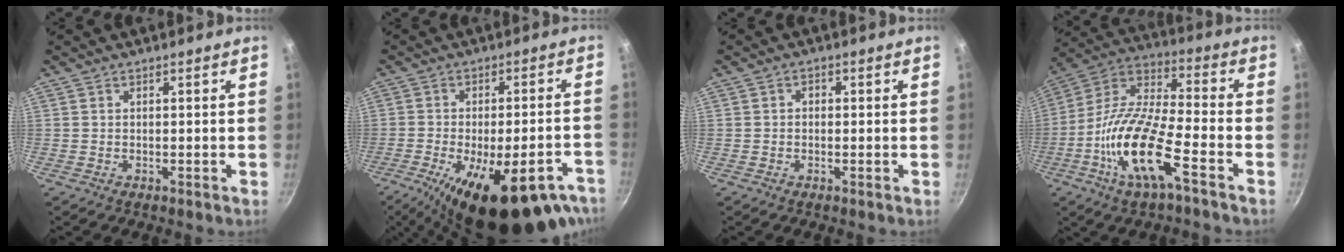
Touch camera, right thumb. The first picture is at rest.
{"total": 25.5, "force": [-13.8, 10.0, 19.0], "torque": [-0.246, 0.025, -0.190]}
{"total": 1.5, "force": [0.0, 1.2, 0.8], "torque": [-0.012, 0.006, -0.003]}
{"total": 17.5, "force": [-7.3, 5.2, 15.0], "torque": [-0.293, 0.043, -0.158]}